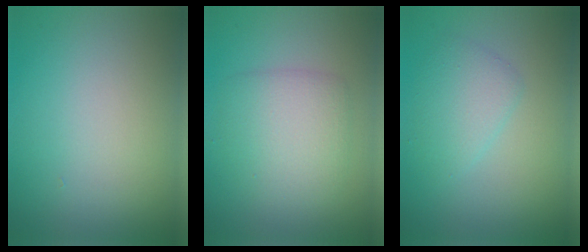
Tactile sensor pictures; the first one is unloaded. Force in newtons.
{"total": 3.9, "press": 3.9, "slide": 0.1}
{"total": 2.4, "press": 2.4, "slide": 0.1}